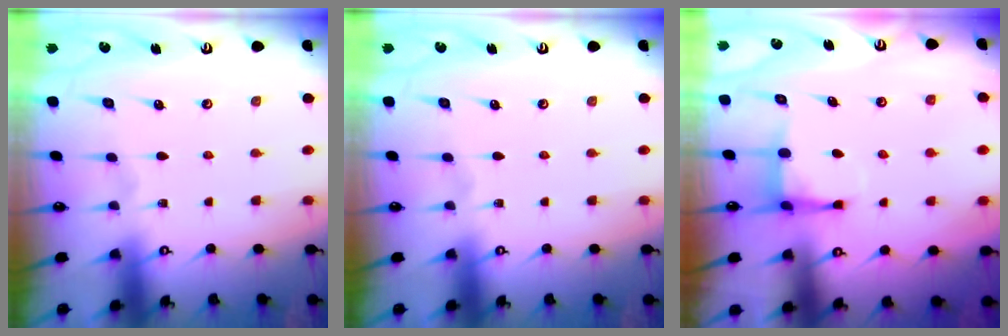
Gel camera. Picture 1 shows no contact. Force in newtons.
{"total": 0.0}
{"total": 4.3, "press": 4.2, "slide": 0.7}